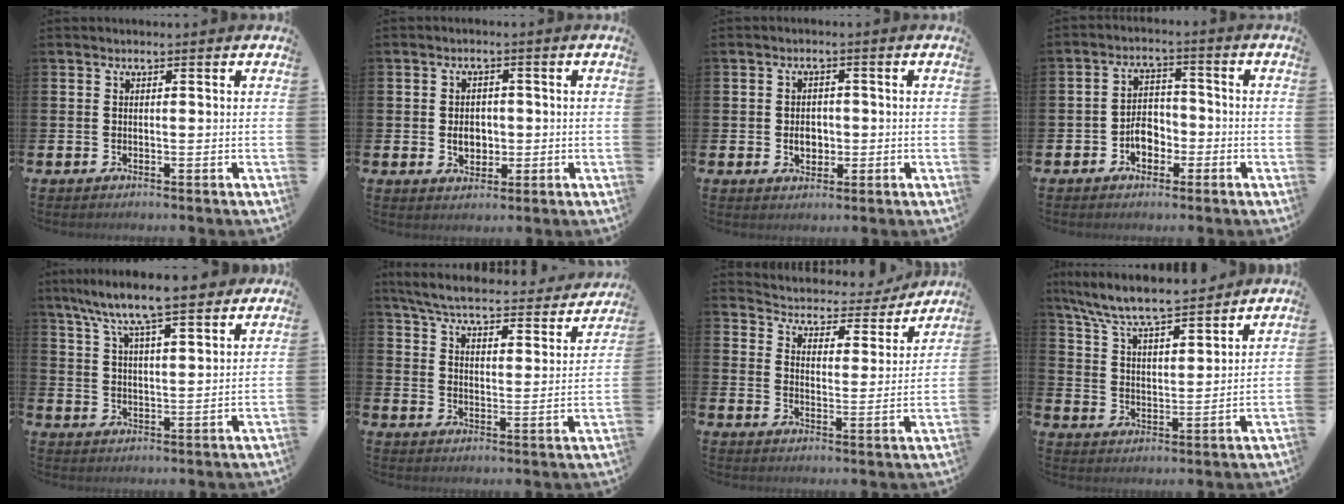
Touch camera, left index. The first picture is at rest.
{"total": 3.4, "force": [-0.3, 2.7, 2.1], "torque": [-0.020, -0.002, -0.015]}
{"total": 2.9, "force": [-0.4, 2.3, 1.8], "torque": [-0.019, -0.001, -0.015]}
{"total": 4.1, "force": [-1.8, 2.9, 2.2], "torque": [-0.035, 0.004, -0.040]}
{"total": 9.1, "force": [8.2, 1.2, 3.9], "torque": [-0.098, -0.037, 0.145]}
{"total": 6.0, "force": [5.6, 0.8, 2.0], "torque": [-0.066, -0.040, 0.091]}
{"total": 4.0, "force": [3.8, 1.4, 0.1], "torque": [-0.021, -0.040, 0.056]}
{"total": 8.1, "force": [7.7, 0.8, 2.5], "torque": [-0.084, -0.051, 0.135]}